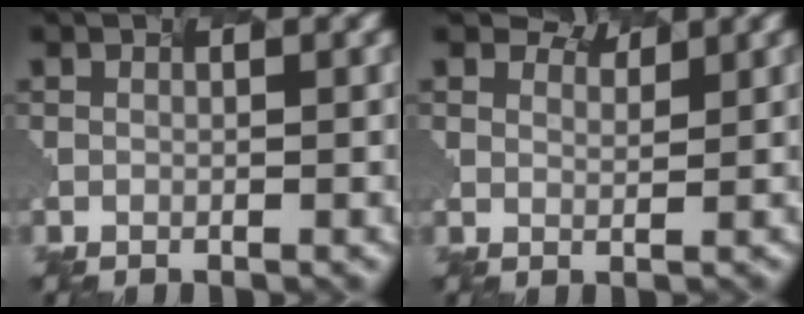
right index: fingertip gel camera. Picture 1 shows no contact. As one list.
[{"total": 2.6, "force": [2.4, 0.7, 0.1], "torque": [-0.011, -0.002, 0.040]}]